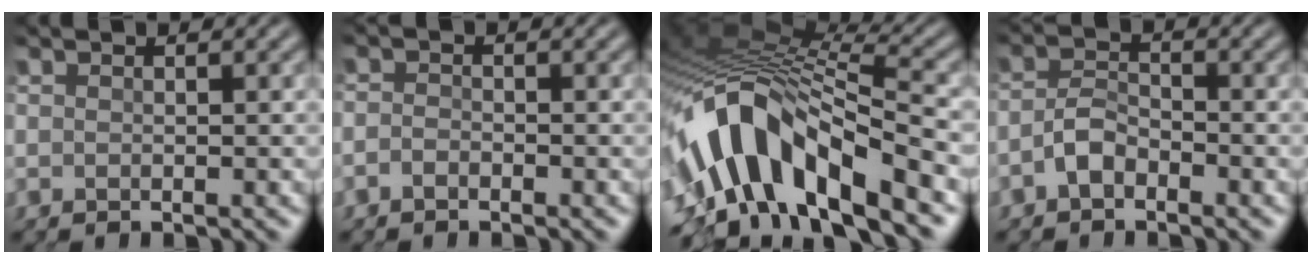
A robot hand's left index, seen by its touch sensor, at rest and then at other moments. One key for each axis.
{"total": 0.9, "fx": -0.7, "fy": 0.3, "fz": 0.4, "tx": -0.008, "ty": 0.006, "tz": -0.018}
{"total": 12.4, "fx": -4.7, "fy": 5.5, "fz": 10.0, "tx": -0.183, "ty": 0.018, "tz": -0.088}
{"total": 2.1, "fx": -1.4, "fy": 0.9, "fz": 1.4, "tx": -0.029, "ty": 0.012, "tz": -0.031}